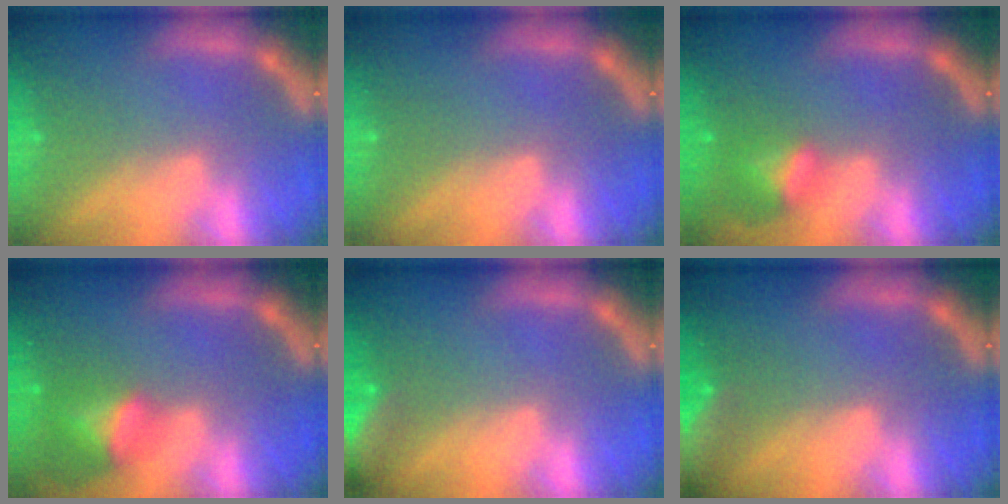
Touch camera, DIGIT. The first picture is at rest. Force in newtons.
{"total": 0.0}
{"total": 2.9}
{"total": 4.0}
{"total": 6.0}
{"total": 8.0}